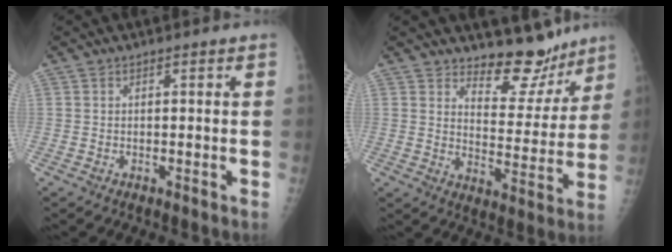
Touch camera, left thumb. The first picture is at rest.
{"total": 10.5, "force": [9.2, 4.4, 2.6], "torque": [0.005, -0.082, 0.137]}